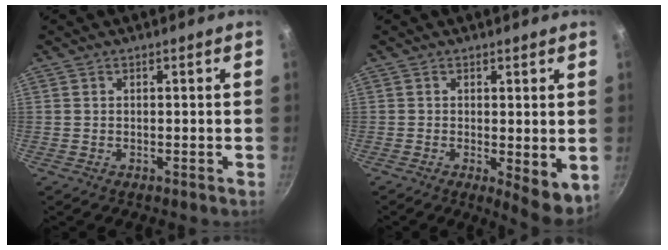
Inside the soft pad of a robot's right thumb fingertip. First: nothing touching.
{"total": 6.3, "force": [-0.1, 2.2, 5.8], "torque": [-0.067, -0.015, 0.004]}